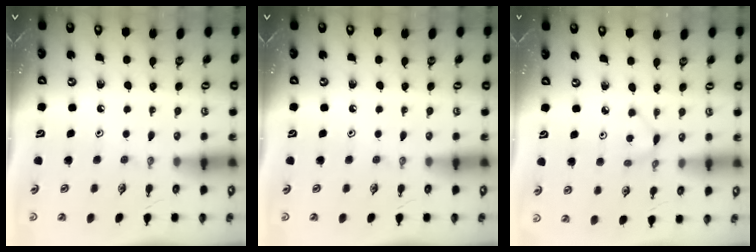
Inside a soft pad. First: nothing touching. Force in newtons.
{"total": 0.0}
{"total": 2.7, "press": 2.6, "slide": 0.3}